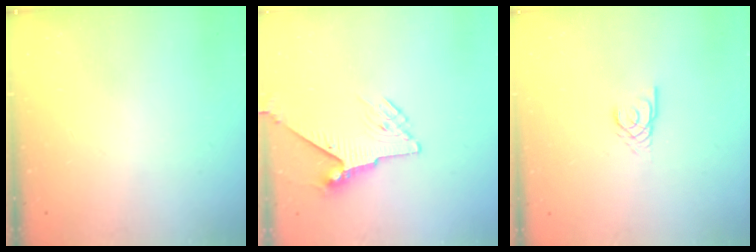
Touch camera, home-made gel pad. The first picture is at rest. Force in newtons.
{"total": 6.8, "press": 6.7, "slide": 0.9}
{"total": 2.9, "press": 2.9, "slide": 0.2}